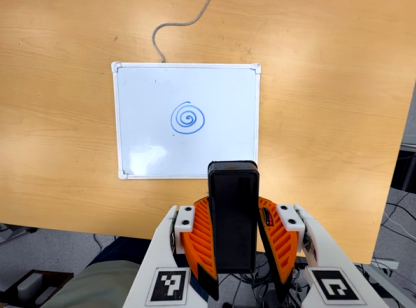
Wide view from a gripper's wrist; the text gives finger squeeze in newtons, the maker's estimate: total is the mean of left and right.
{"total": 8.5, "left": 7.4, "right": 9.6}